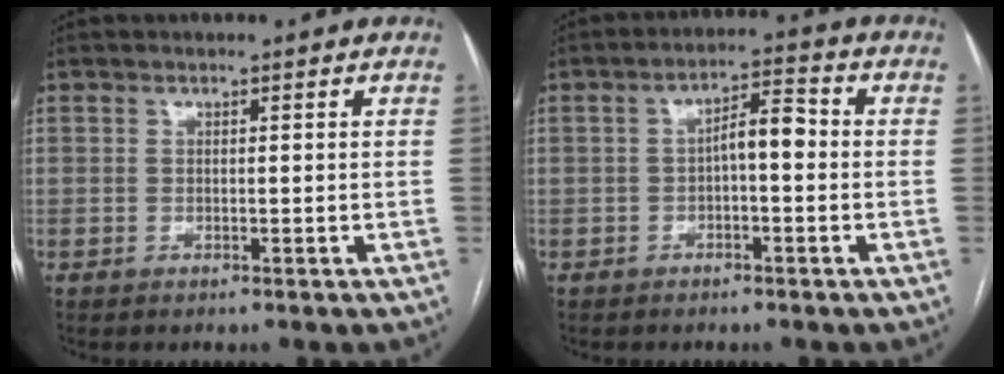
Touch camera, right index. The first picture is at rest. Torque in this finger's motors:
{"motor_torque": [0.94, -0.07, 0.42, 0.10]}